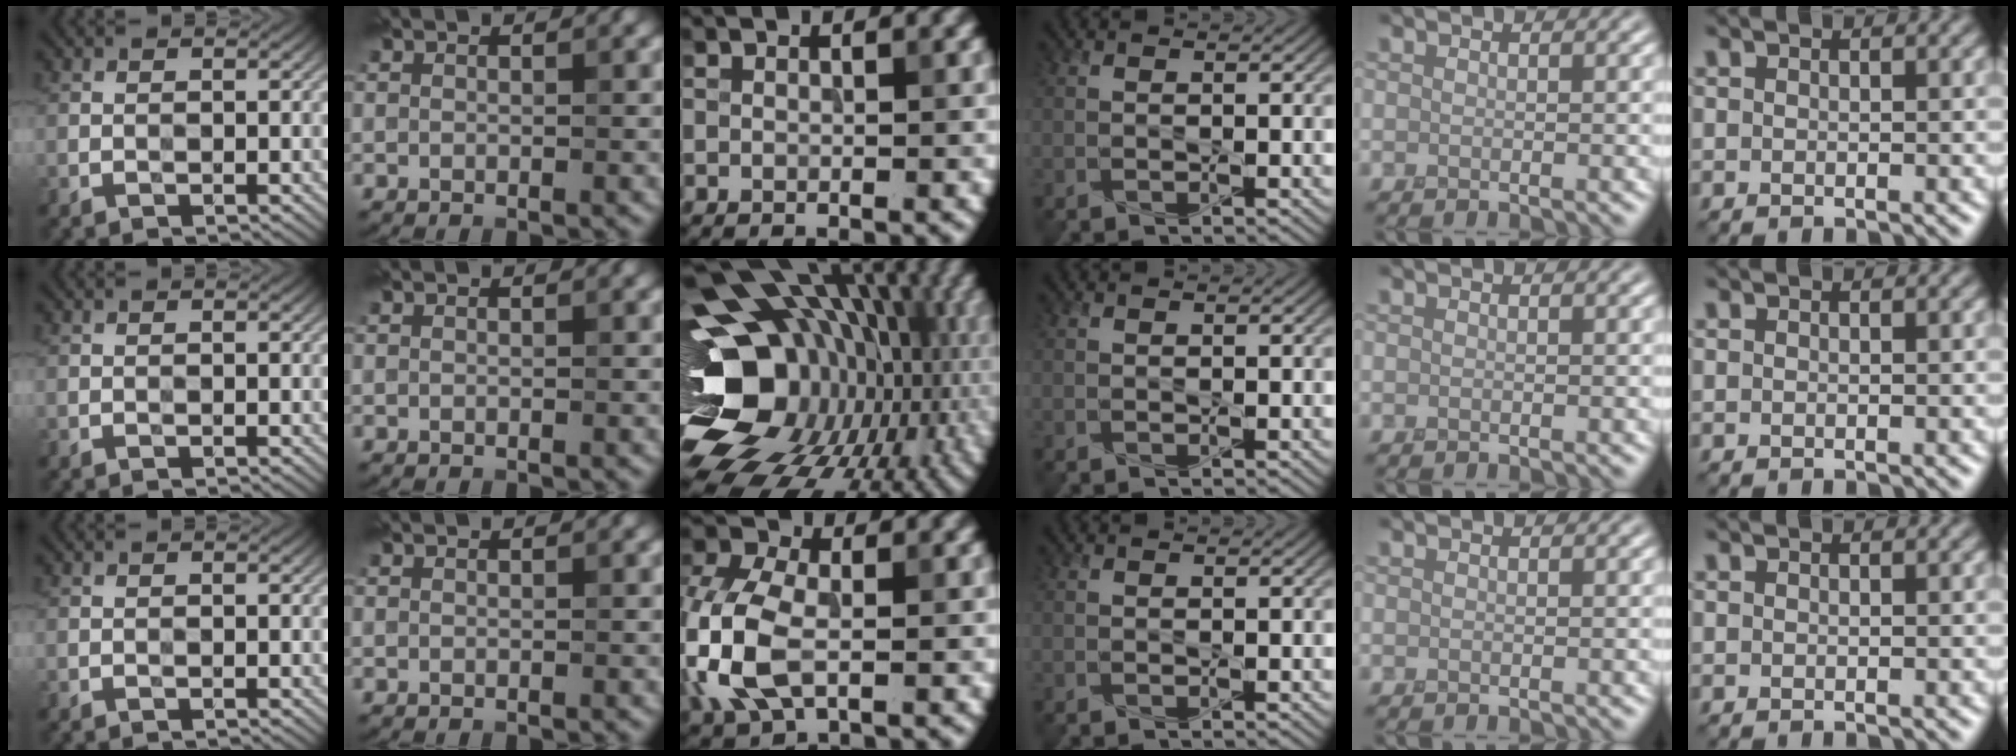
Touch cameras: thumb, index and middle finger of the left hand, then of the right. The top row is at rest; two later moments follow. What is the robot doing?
{"motion": "press", "object": "stapler"}